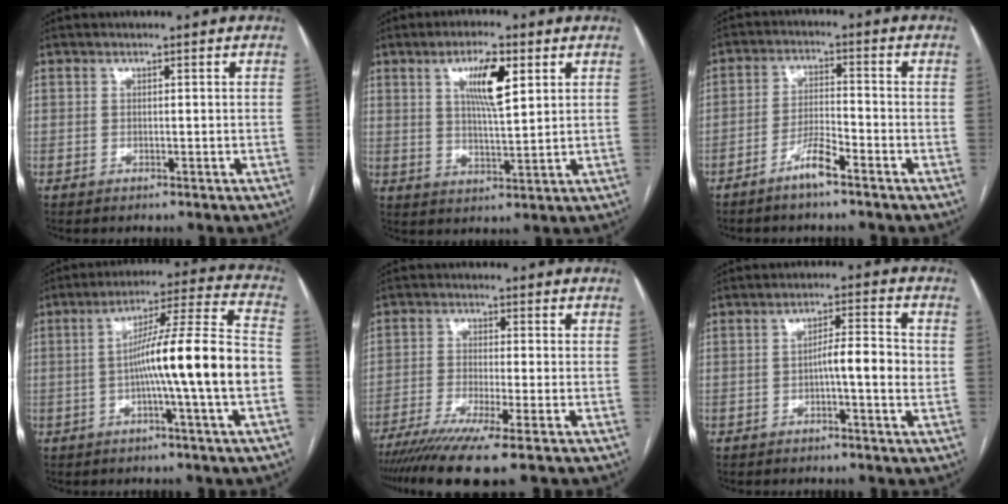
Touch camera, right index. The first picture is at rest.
{"total": 7.6, "force": [3.2, 1.4, 6.8], "torque": [-0.121, -0.001, 0.055]}
{"total": 4.9, "force": [-3.6, 0.4, 3.4], "torque": [-0.067, -0.001, -0.070]}
{"total": 15.1, "force": [-2.7, -0.9, 14.9], "torque": [-0.237, 0.014, -0.050]}
{"total": 9.8, "force": [-7.0, -0.7, 6.8], "torque": [-0.111, -0.022, -0.115]}
{"total": 6.0, "force": [-0.6, 0.7, 5.9], "torque": [-0.088, 0.010, -0.012]}